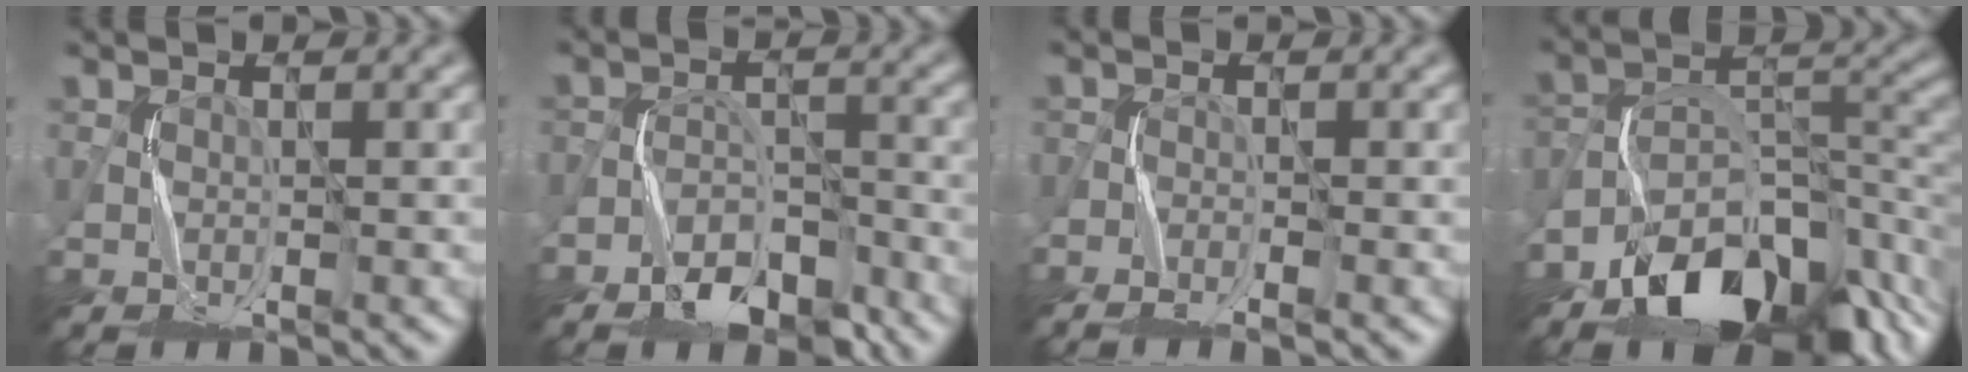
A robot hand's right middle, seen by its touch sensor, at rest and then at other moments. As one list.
[{"total": 5.7, "force": [-4.7, 2.5, 2.0], "torque": [-0.024, 0.001, -0.088]}, {"total": 2.3, "force": [-2.1, 0.4, 0.9], "torque": [-0.016, -0.004, -0.041]}, {"total": 11.8, "force": [-7.6, 6.1, 6.6], "torque": [-0.097, 0.006, -0.136]}]